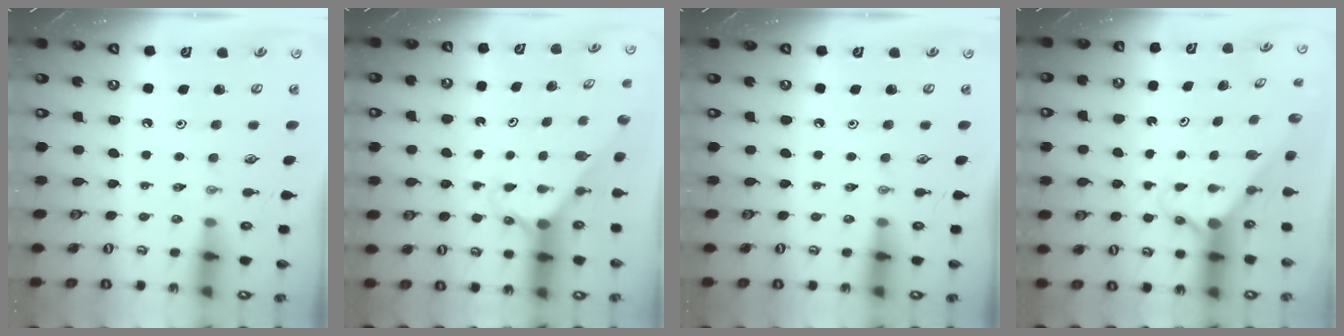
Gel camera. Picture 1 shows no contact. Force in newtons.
{"total": 2.2, "press": 2.2, "slide": 0.2}
{"total": 0.0}
{"total": 2.7, "press": 2.7, "slide": 0.2}